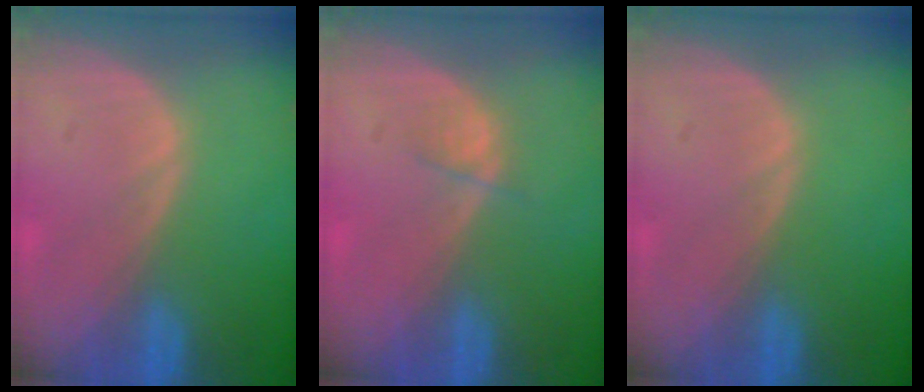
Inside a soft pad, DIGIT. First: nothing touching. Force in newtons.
{"total": 1.4, "press": 1.3, "slide": 0.6}
{"total": 0.0}